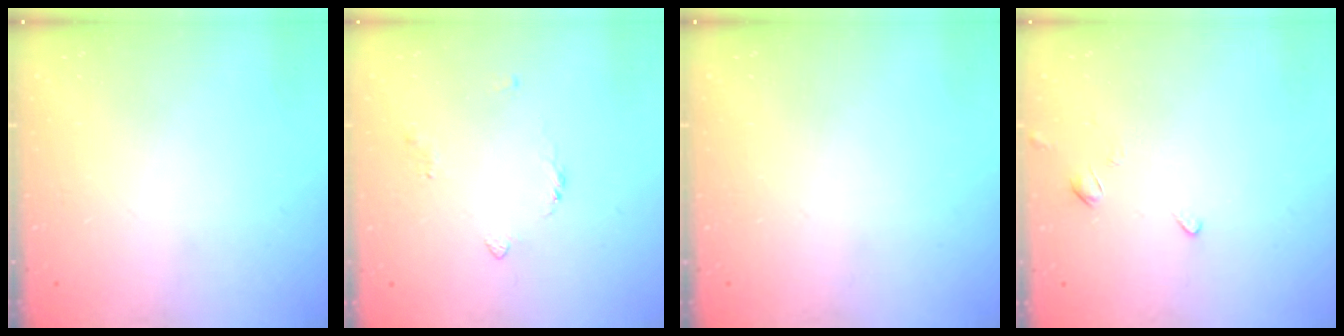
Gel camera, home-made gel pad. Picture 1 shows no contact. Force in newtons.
{"total": 3.1, "press": 3.1, "slide": 0.5}
{"total": 0.0}
{"total": 2.5, "press": 2.5, "slide": 0.5}